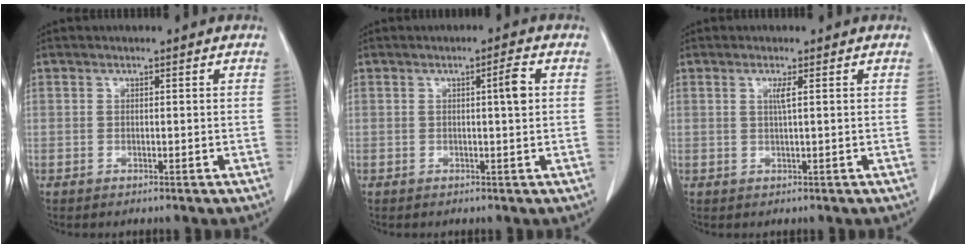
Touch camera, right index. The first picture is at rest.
{"total": 2.6, "force": [0.5, -0.1, 2.6], "torque": [-0.041, 0.002, 0.009]}
{"total": 1.5, "force": [0.4, -0.3, 1.4], "torque": [-0.031, -0.001, 0.009]}